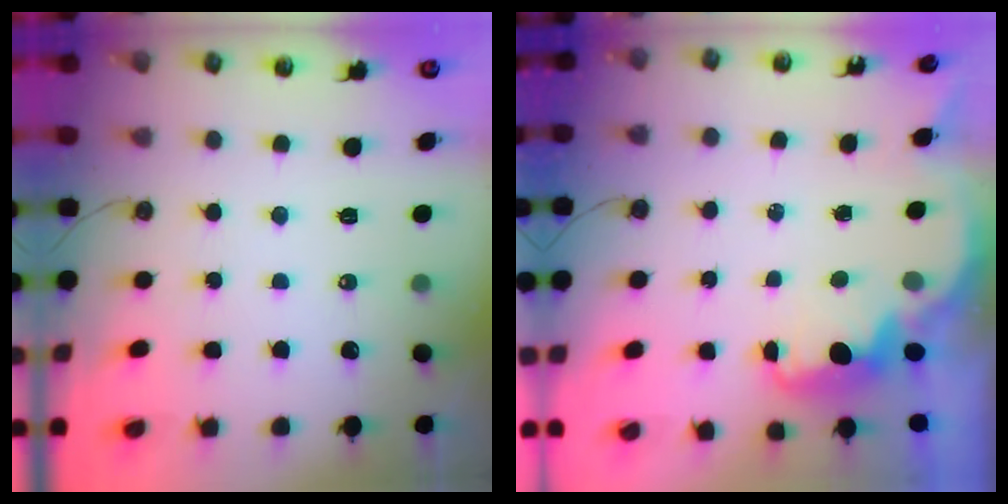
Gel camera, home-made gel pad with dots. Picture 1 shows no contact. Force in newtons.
{"total": 2.7, "press": 2.6, "slide": 0.6}